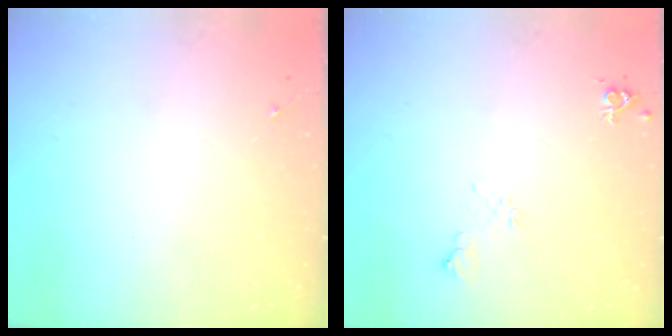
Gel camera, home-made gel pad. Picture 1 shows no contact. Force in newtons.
{"total": 6.5, "press": 6.4, "slide": 1.0}